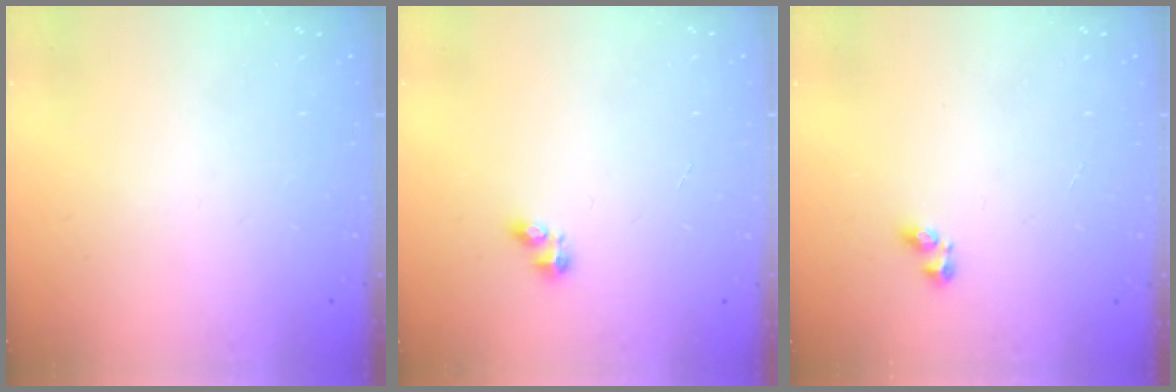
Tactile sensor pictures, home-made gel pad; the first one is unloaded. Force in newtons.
{"total": 4.0, "press": 3.9, "slide": 0.5}
{"total": 3.3, "press": 3.3, "slide": 0.5}